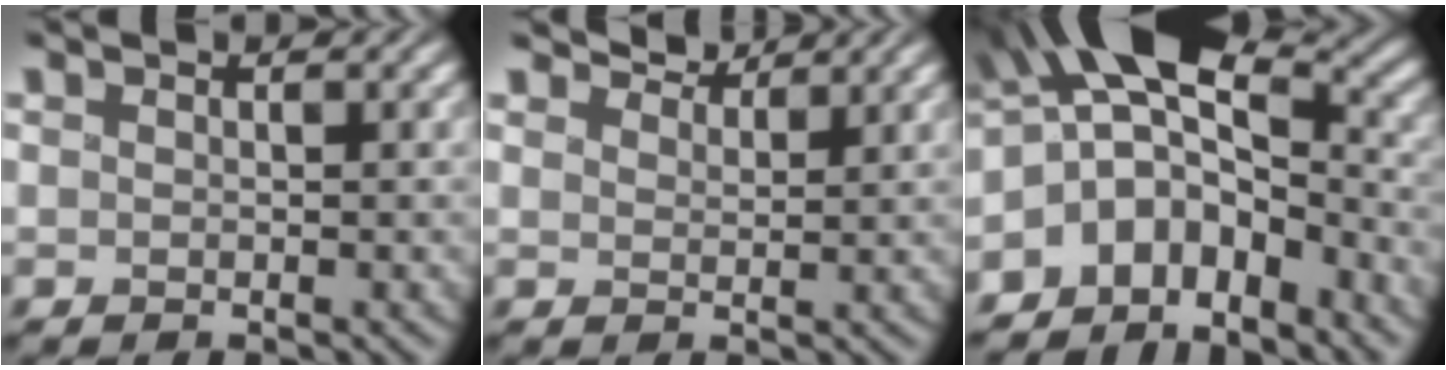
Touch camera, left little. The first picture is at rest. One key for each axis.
{"total": 3.6, "fx": 3.3, "fy": 0.9, "fz": 0.9, "tx": -0.031, "ty": 0.005, "tz": 0.059}
{"total": 9.9, "fx": -3.9, "fy": 6.4, "fz": 6.6, "tx": -0.088, "ty": 0.003, "tz": -0.081}